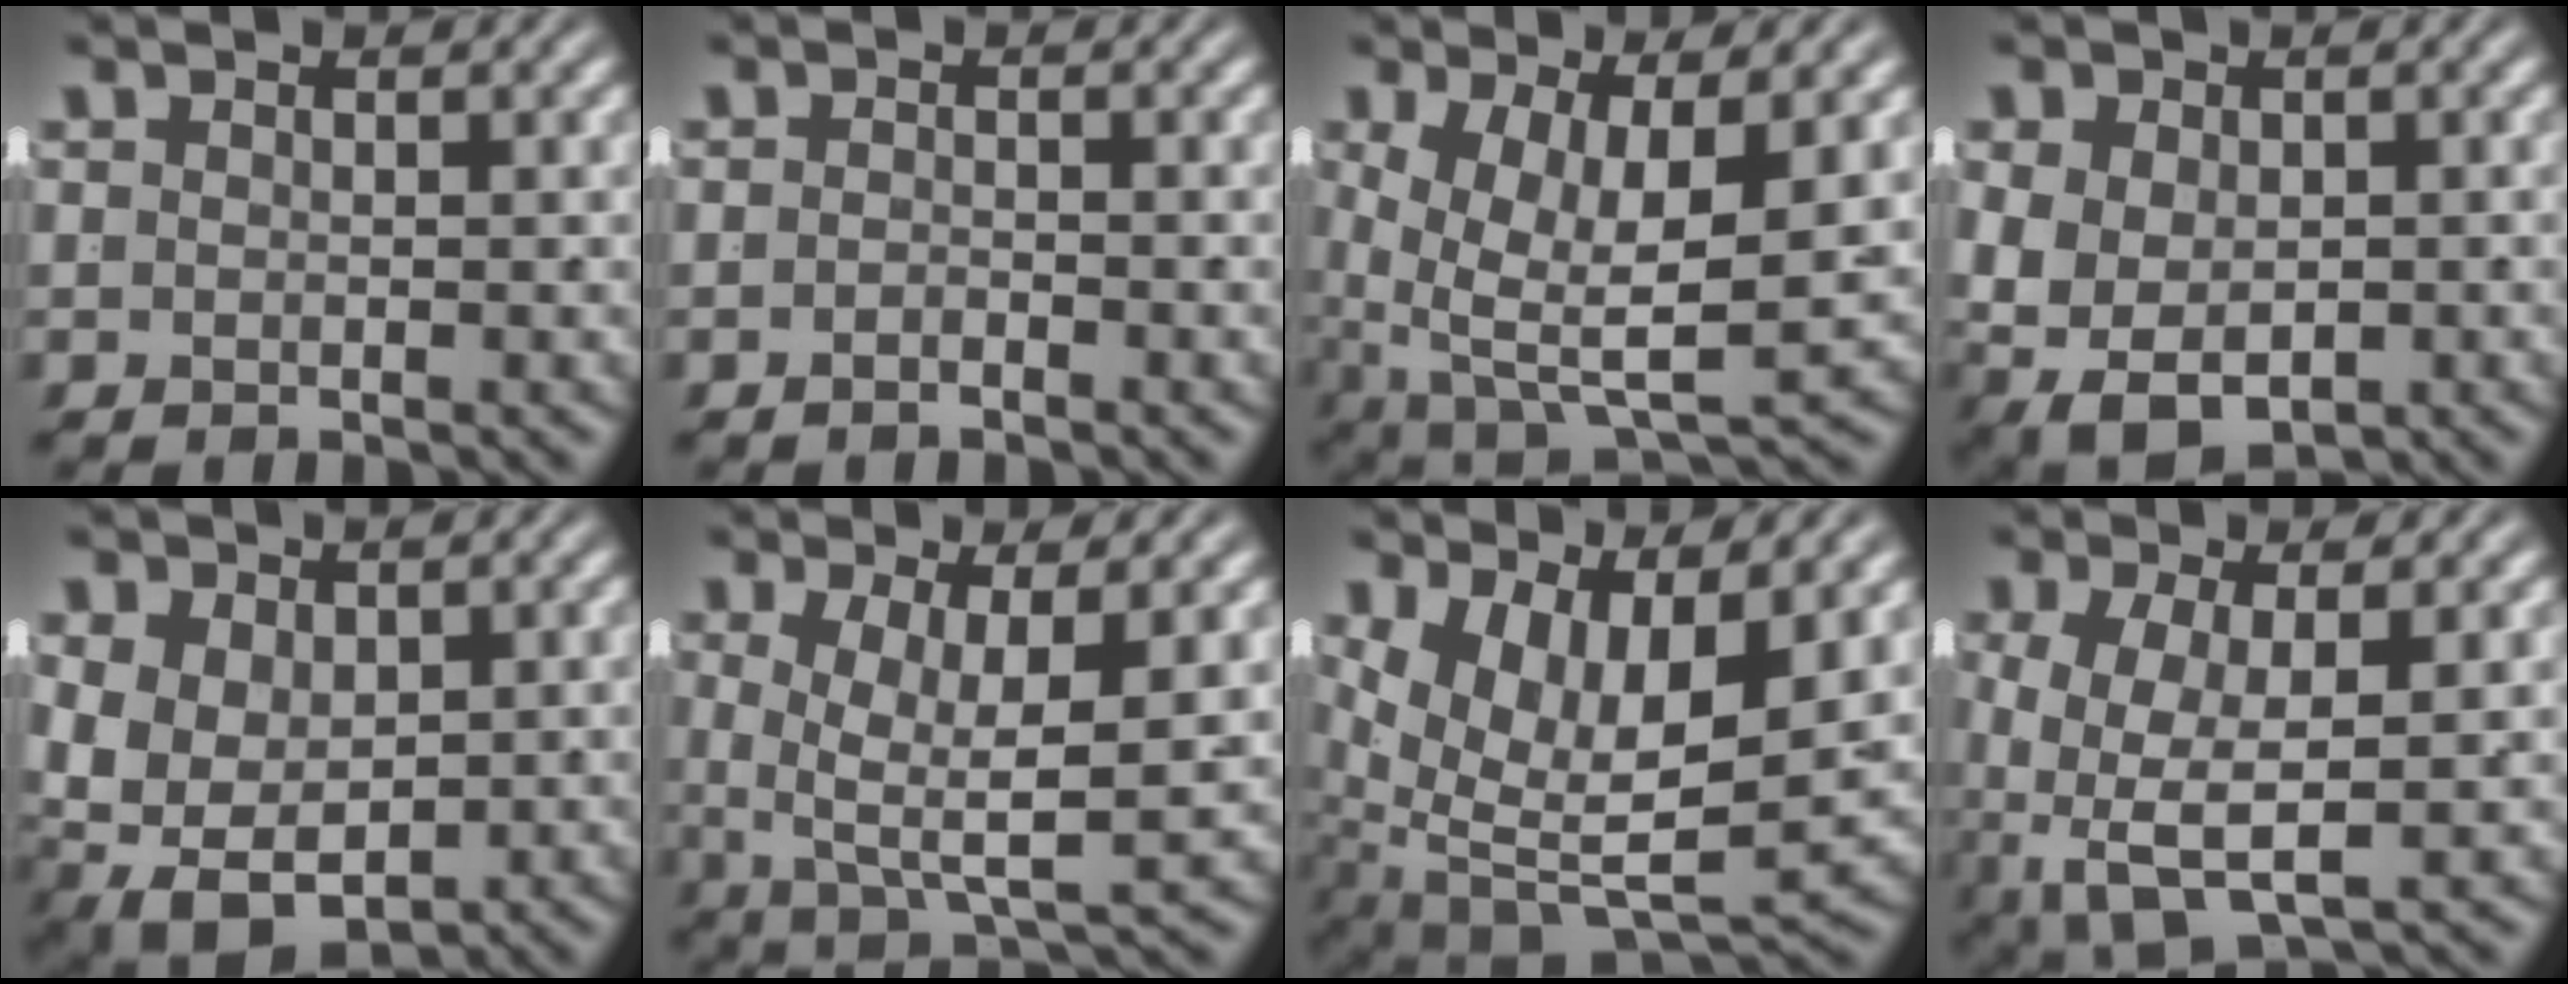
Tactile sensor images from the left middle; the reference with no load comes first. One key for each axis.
{"total": 1.2, "fx": -1.0, "fy": -0.6, "fz": 0.1, "tx": 0.001, "ty": -0.002, "tz": -0.018}
{"total": 8.8, "fx": -1.0, "fy": 4.9, "fz": 7.2, "tx": -0.133, "ty": -0.060, "tz": 0.015}
{"total": 10.7, "fx": -4.2, "fy": 8.2, "fz": 5.4, "tx": -0.148, "ty": -0.062, "tz": -0.043}
{"total": 12.0, "fx": -4.6, "fy": 9.4, "fz": 6.0, "tx": -0.180, "ty": -0.073, "tz": -0.049}
{"total": 5.5, "fx": 0.2, "fy": 1.9, "fz": 5.2, "tx": -0.093, "ty": -0.026, "tz": 0.019}
{"total": 10.9, "fx": -1.1, "fy": 7.6, "fz": 7.7, "tx": -0.157, "ty": -0.058, "tz": 0.004}
{"total": 6.4, "fx": -2.1, "fy": 3.5, "fz": 4.9, "tx": -0.109, "ty": -0.047, "tz": -0.011}